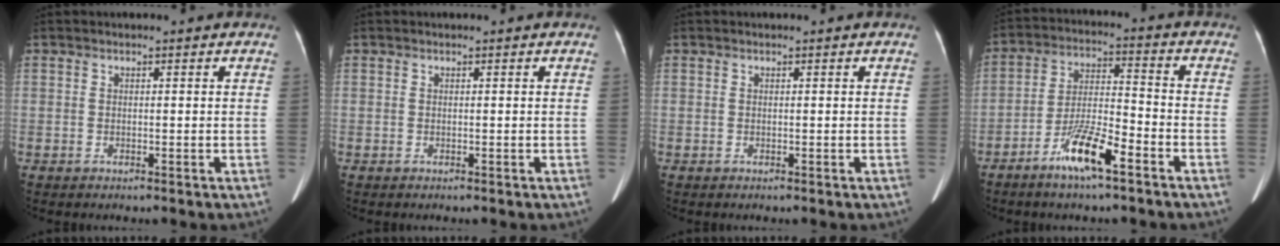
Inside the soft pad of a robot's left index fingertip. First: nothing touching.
{"total": 0.0}
{"total": 0.0}
{"total": 9.0, "force": [-5.6, 1.3, 7.0], "torque": [-0.141, -0.004, -0.106]}